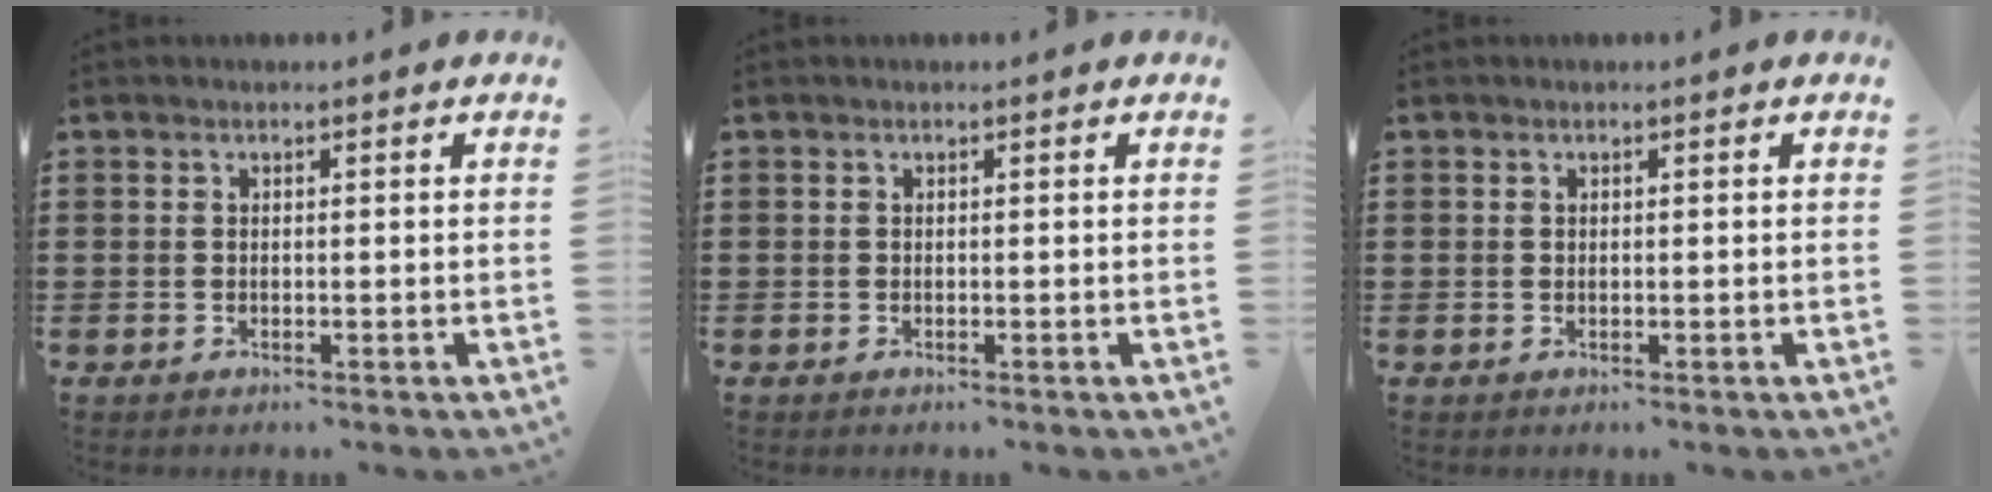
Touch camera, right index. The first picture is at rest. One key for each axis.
{"total": 0.0}
{"total": 0.0}